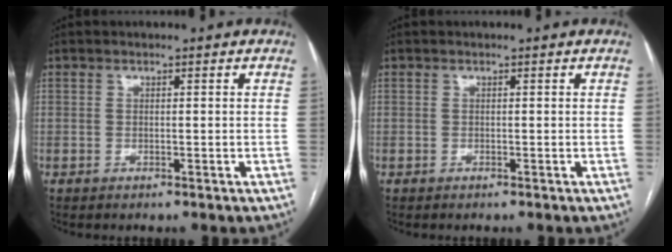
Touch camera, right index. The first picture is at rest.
{"total": 0.0}